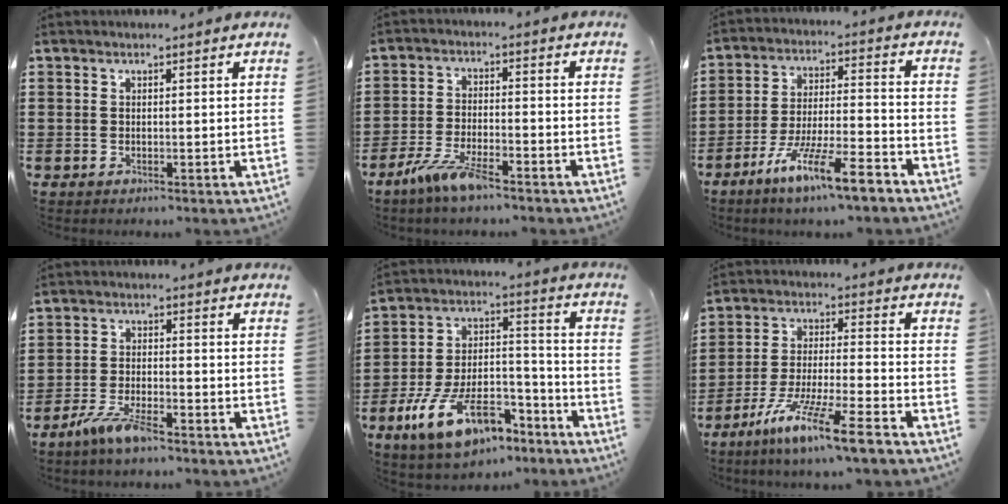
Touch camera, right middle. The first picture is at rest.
{"total": 6.2, "force": [-4.4, 0.9, 4.2], "torque": [-0.103, -0.017, -0.086]}
{"total": 10.5, "force": [-7.7, 1.1, 7.1], "torque": [-0.132, 0.006, -0.146]}
{"total": 5.3, "force": [-3.9, 0.8, 3.5], "torque": [-0.077, -0.010, -0.075]}
{"total": 13.0, "force": [-8.6, 5.2, 8.3], "torque": [-0.167, 0.031, -0.162]}
{"total": 10.2, "force": [-8.0, -0.4, 6.3], "torque": [-0.129, -0.007, -0.159]}